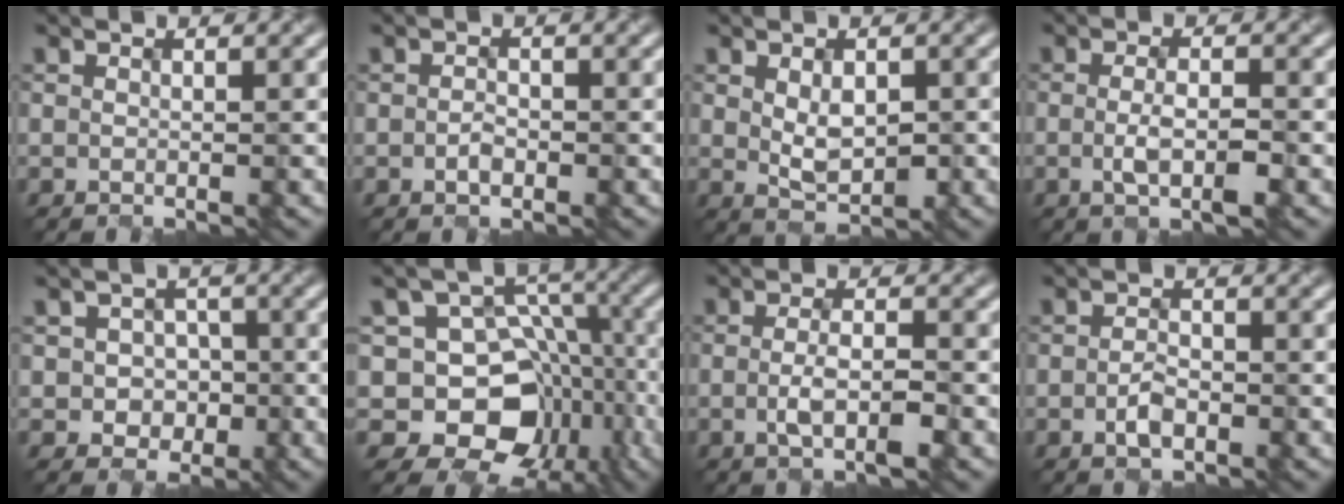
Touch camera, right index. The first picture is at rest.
{"total": 1.4, "force": [-1.0, 0.7, 0.7], "torque": [-0.017, -0.001, -0.011]}
{"total": 2.6, "force": [-0.2, 1.4, 2.2], "torque": [-0.044, -0.004, 0.007]}
{"total": 2.6, "force": [-1.1, 0.6, 2.3], "torque": [-0.049, -0.005, -0.013]}
{"total": 3.2, "force": [-0.9, 2.7, 1.4], "torque": [-0.026, -0.004, -0.010]}
{"total": 10.5, "force": [-3.4, 8.0, 5.9], "torque": [-0.066, 0.004, -0.053]}
{"total": 2.8, "force": [-1.2, 0.6, 2.5], "torque": [-0.052, -0.005, -0.018]}
{"total": 2.1, "force": [-1.3, 1.0, 1.3], "torque": [-0.031, -0.002, -0.017]}